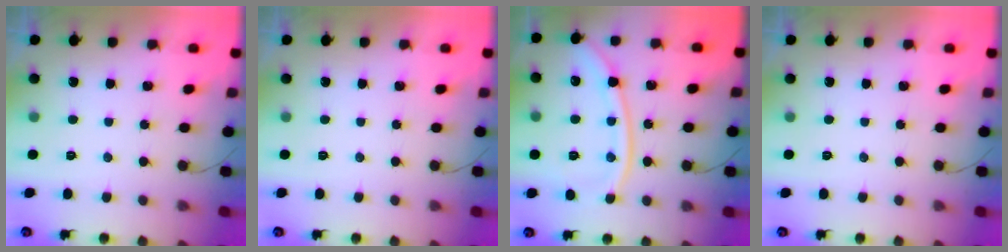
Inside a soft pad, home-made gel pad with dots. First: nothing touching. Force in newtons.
{"total": 0.0}
{"total": 14.2, "press": 14.1, "slide": 1.5}
{"total": 0.0}